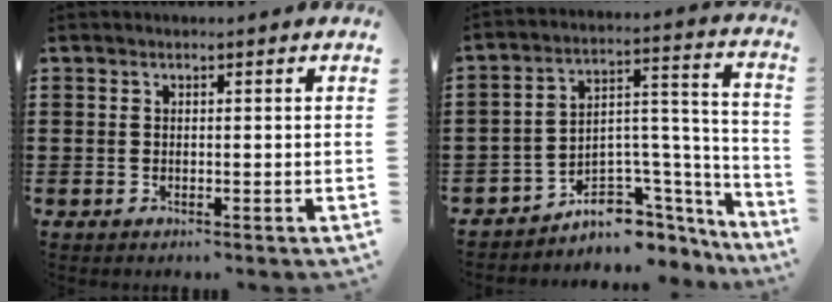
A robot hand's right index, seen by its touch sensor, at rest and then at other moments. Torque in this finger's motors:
{"motor_torque": [-0.48, 0.12, -1.05, -0.21]}